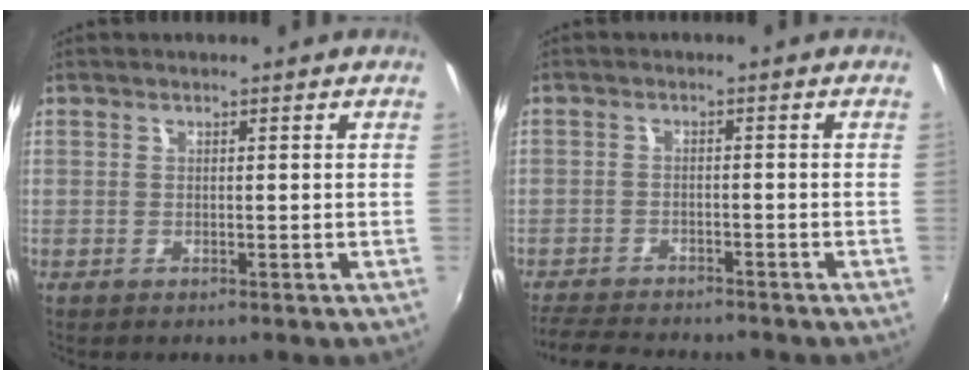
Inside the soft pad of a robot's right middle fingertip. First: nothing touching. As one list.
[{"total": 7.3, "force": [-6.6, 2.4, 1.9], "torque": [-0.067, 0.002, -0.108]}]